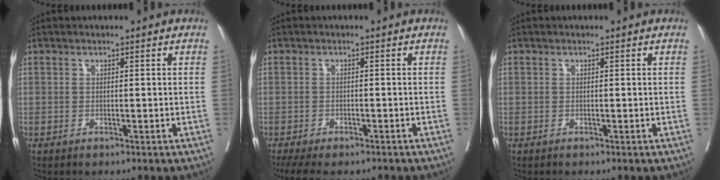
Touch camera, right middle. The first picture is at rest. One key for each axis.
{"total": 8.9, "fx": -7.1, "fy": 3.0, "fz": 4.3, "tx": -0.065, "ty": -0.009, "tz": -0.103}
{"total": 0.0}